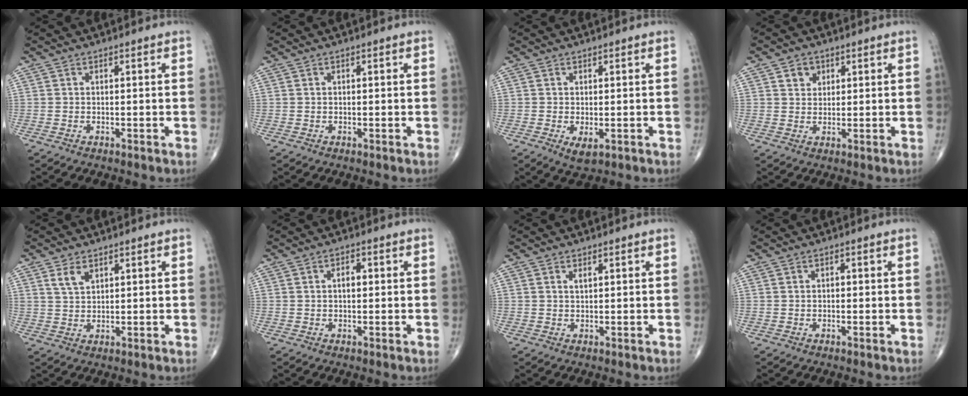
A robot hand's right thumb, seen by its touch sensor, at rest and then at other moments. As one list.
[{"total": 0.0}, {"total": 2.8, "force": [-0.8, 1.3, 2.4], "torque": [-0.042, -0.008, -0.008]}, {"total": 3.3, "force": [1.5, 2.7, 1.2], "torque": [0.000, -0.007, 0.023]}, {"total": 3.5, "force": [2.0, 1.9, 2.1], "torque": [-0.033, -0.009, 0.043]}, {"total": 2.4, "force": [0.3, 1.3, 1.9], "torque": [-0.027, 0.007, 0.002]}, {"total": 1.1, "force": [0.5, 0.5, 0.8], "torque": [-0.015, 0.002, 0.010]}, {"total": 0.8, "force": [-0.1, 0.5, 0.6], "torque": [-0.009, 0.003, -0.002]}]